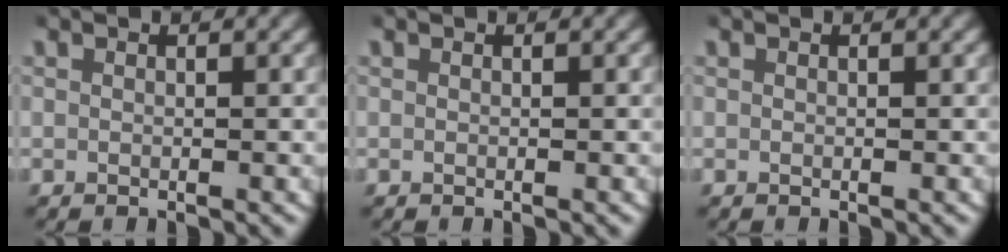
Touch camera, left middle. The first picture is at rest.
{"total": 0.0}
{"total": 0.0}